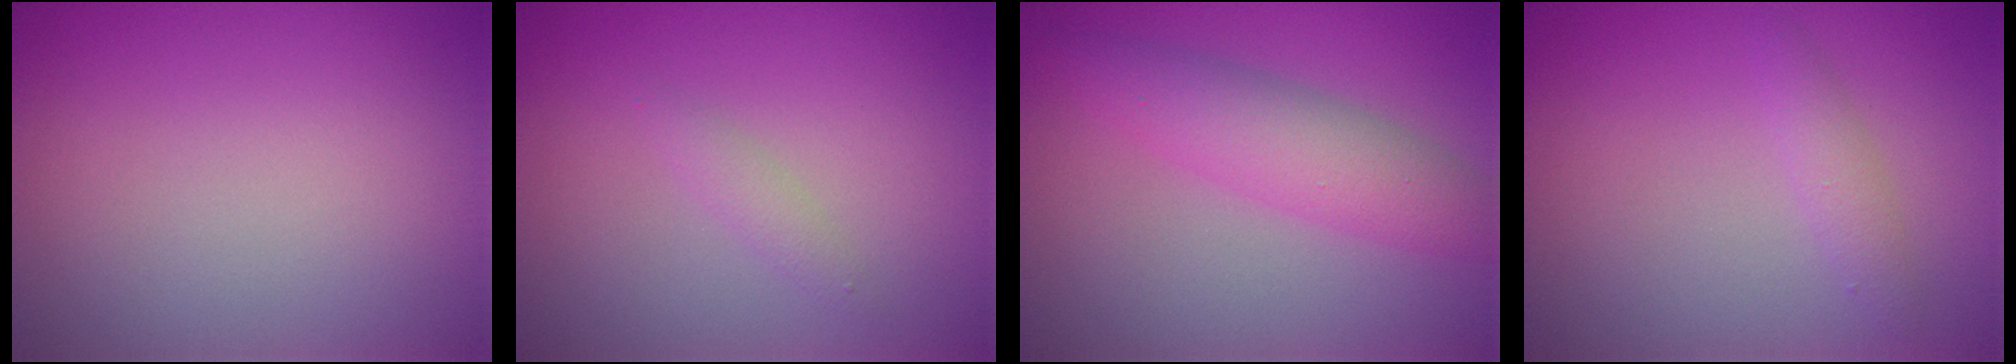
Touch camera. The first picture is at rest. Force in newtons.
{"total": 1.0, "press": 1.0, "slide": 0.0}
{"total": 4.3, "press": 4.3, "slide": 0.1}
{"total": 1.4, "press": 1.4, "slide": 0.0}